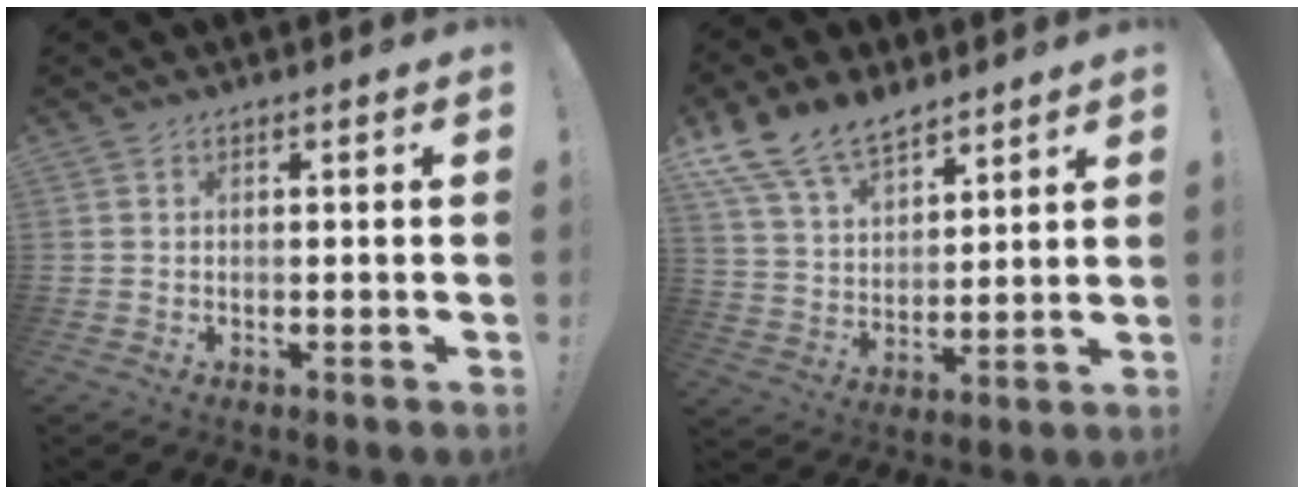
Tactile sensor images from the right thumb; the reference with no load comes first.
{"total": 14.4, "force": [11.1, 7.3, 5.7], "torque": [-0.112, -0.069, 0.212]}